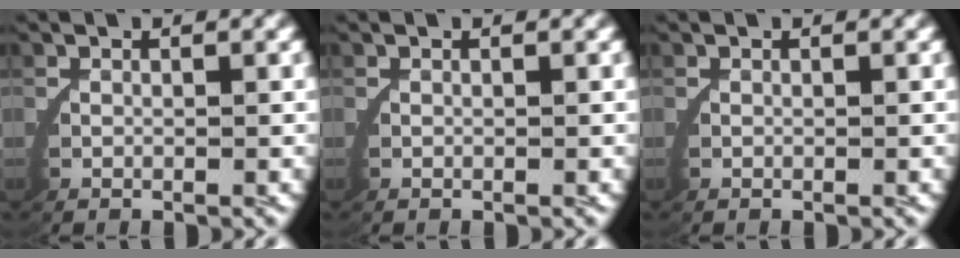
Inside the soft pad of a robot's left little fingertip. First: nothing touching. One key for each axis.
{"total": 0.0}
{"total": 0.0}